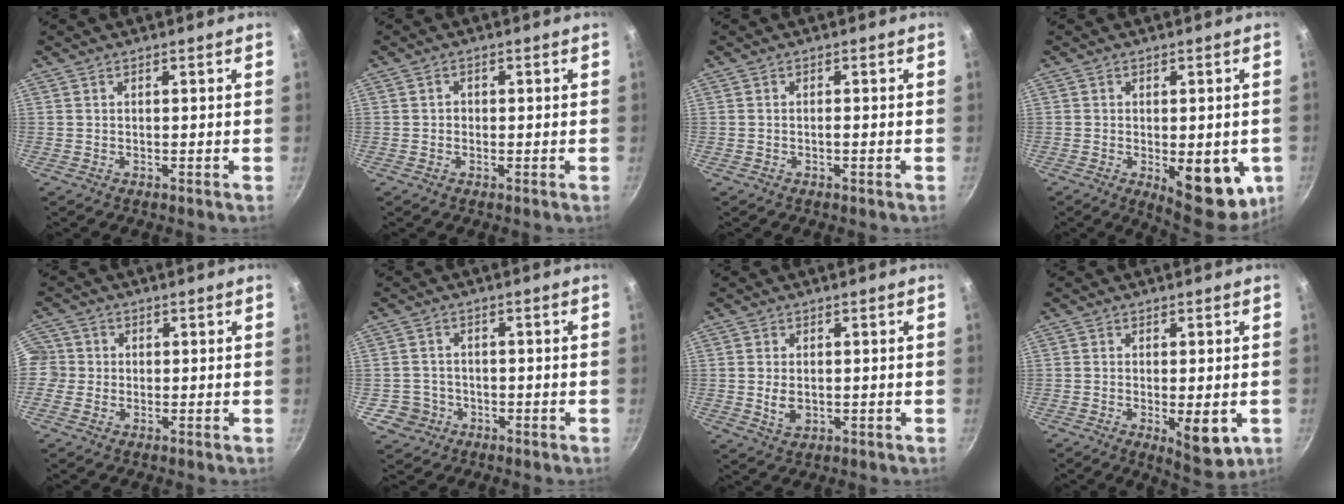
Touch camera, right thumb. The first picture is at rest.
{"total": 1.1, "force": [-0.2, 1.0, 0.4], "torque": [-0.003, 0.003, -0.005]}
{"total": 0.7, "force": [-0.3, 0.2, 0.6], "torque": [-0.011, 0.003, -0.007]}
{"total": 14.1, "force": [-3.3, 6.4, 12.1], "torque": [-0.115, -0.012, -0.032]}
{"total": 6.5, "force": [-0.4, 6.2, 1.9], "torque": [-0.027, 0.011, -0.021]}
{"total": 4.4, "force": [-1.6, 4.1, 0.6], "torque": [0.005, 0.023, -0.022]}
{"total": 4.0, "force": [-0.3, 2.6, 3.0], "torque": [-0.053, -0.003, 0.000]}
{"total": 7.9, "force": [-1.9, 2.9, 7.1], "torque": [-0.092, -0.006, -0.018]}